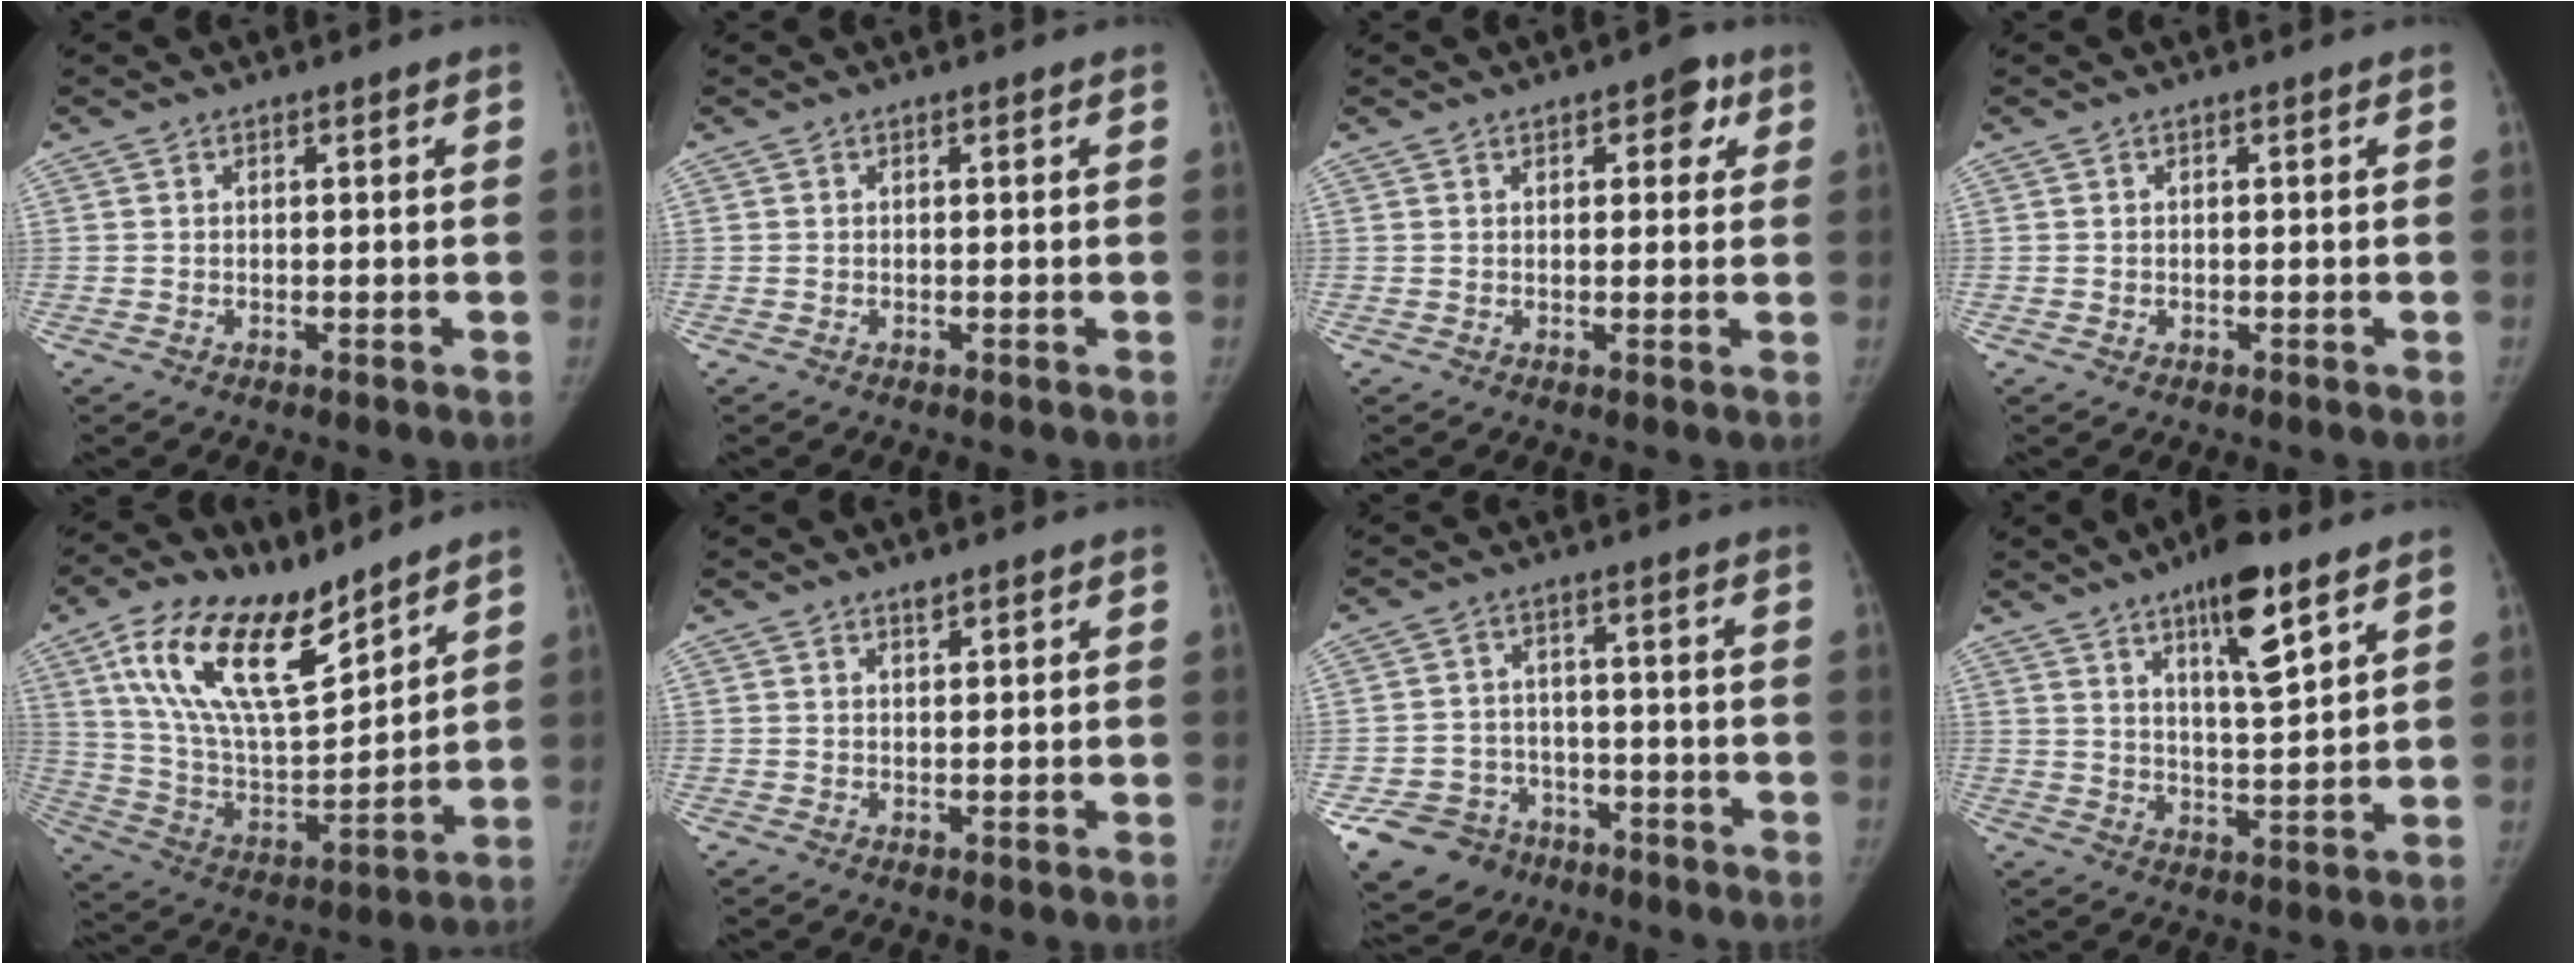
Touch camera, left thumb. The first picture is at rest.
{"total": 0.0}
{"total": 4.4, "force": [2.0, 2.5, 3.1], "torque": [-0.011, -0.002, 0.017]}
{"total": 0.6, "force": [-0.1, 0.5, 0.3], "torque": [-0.006, 0.000, 0.000]}
{"total": 20.9, "force": [13.0, 8.7, 13.9], "torque": [-0.227, -0.058, 0.247]}
{"total": 1.4, "force": [1.2, 0.5, 0.7], "torque": [-0.005, -0.008, 0.019]}
{"total": 11.1, "force": [-7.0, 8.4, 2.0], "torque": [-0.034, 0.049, -0.104]}
{"total": 11.7, "force": [6.9, 2.8, 9.0], "torque": [-0.132, -0.038, 0.112]}